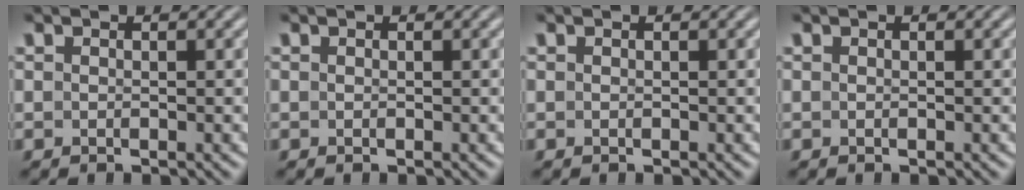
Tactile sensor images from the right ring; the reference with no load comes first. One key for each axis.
{"total": 0.0}
{"total": 0.0}
{"total": 0.0}